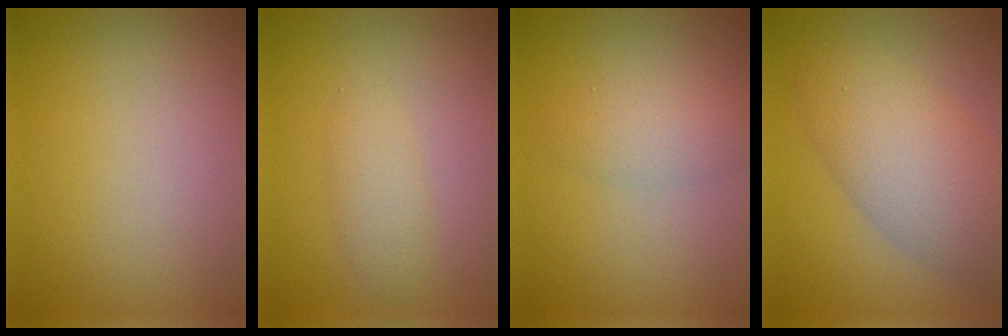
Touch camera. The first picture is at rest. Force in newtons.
{"total": 1.7, "press": 1.7, "slide": 0.0}
{"total": 2.4, "press": 2.4, "slide": 0.0}
{"total": 6.4, "press": 6.4, "slide": 0.2}